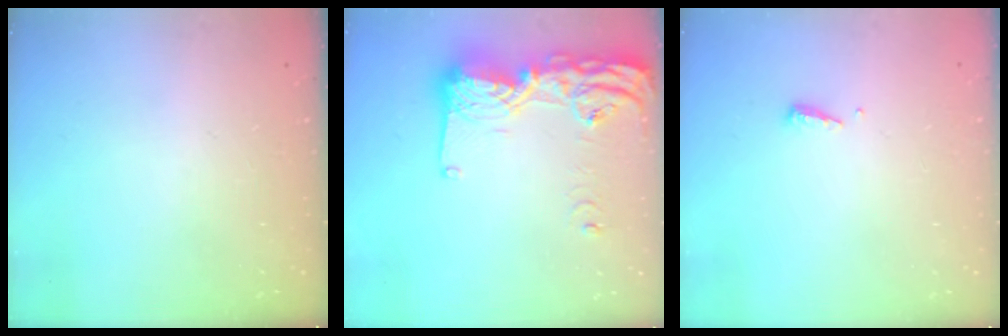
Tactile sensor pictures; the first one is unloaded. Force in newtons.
{"total": 20.3, "press": 20.2, "slide": 2.3}
{"total": 5.3, "press": 5.3, "slide": 0.5}